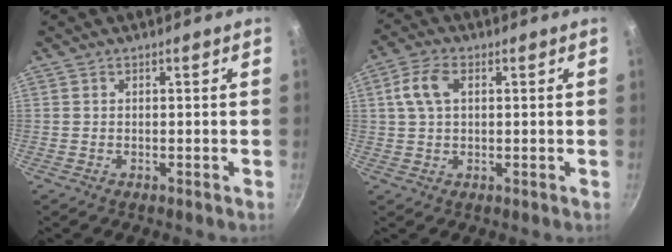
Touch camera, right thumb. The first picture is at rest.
{"total": 6.2, "force": [1.5, 3.8, 4.6], "torque": [-0.090, 0.013, 0.025]}